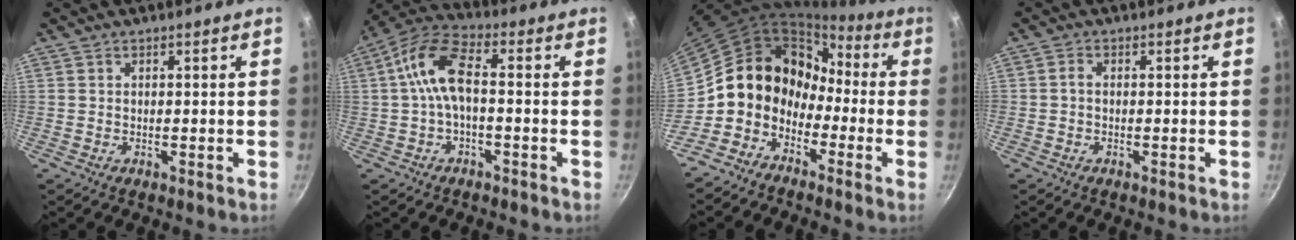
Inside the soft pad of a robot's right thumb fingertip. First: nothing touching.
{"total": 9.4, "force": [-0.6, 4.3, 8.4], "torque": [-0.172, 0.037, -0.023]}
{"total": 12.4, "force": [-3.8, 10.1, 6.0], "torque": [-0.062, 0.064, -0.089]}
{"total": 1.2, "force": [-0.2, 0.5, 1.1], "torque": [-0.033, 0.007, -0.008]}